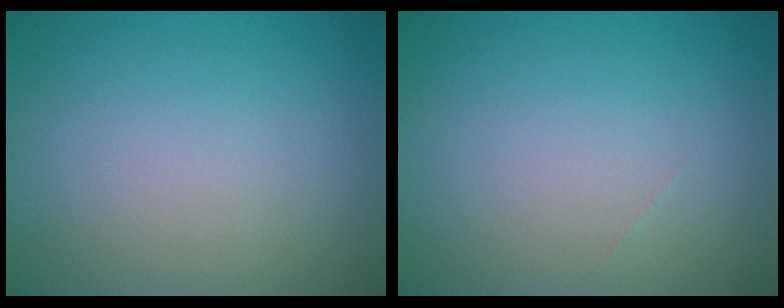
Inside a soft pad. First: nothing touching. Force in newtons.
{"total": 0.0}